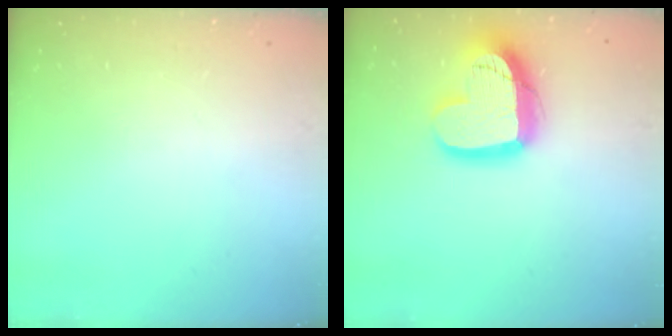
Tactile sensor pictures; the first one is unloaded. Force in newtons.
{"total": 17.4, "press": 17.4, "slide": 1.4}